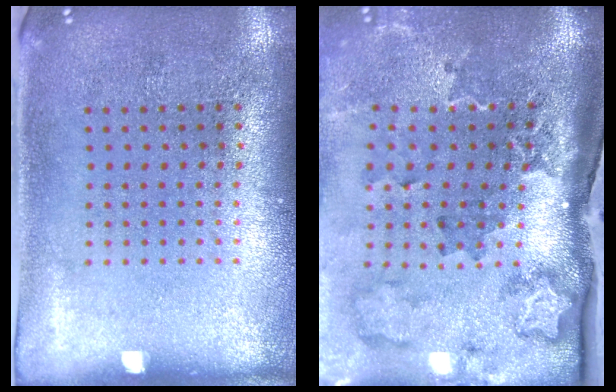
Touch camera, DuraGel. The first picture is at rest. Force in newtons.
{"total": 3.0, "press": 2.2, "slide": 2.0}